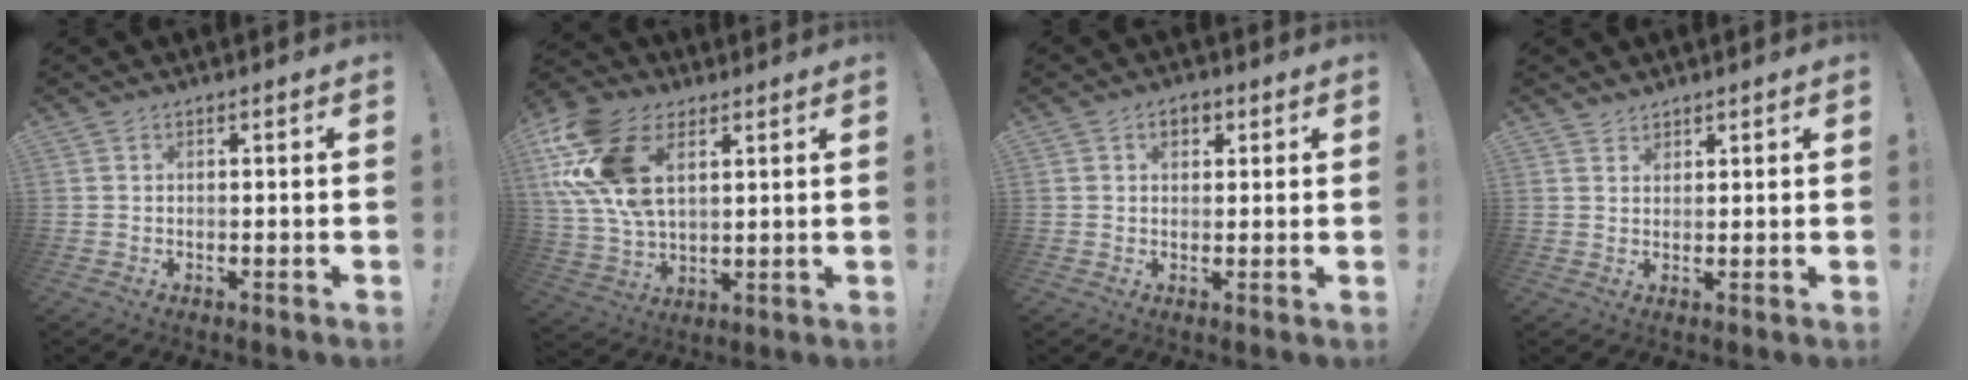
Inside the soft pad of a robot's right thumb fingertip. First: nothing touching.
{"total": 19.9, "force": [7.9, 12.4, 13.4], "torque": [-0.288, -0.026, 0.145]}
{"total": 3.6, "force": [1.4, 2.6, 2.1], "torque": [-0.025, 0.002, 0.023]}
{"total": 2.4, "force": [2.1, 1.2, -0.1], "torque": [0.004, -0.015, 0.039]}